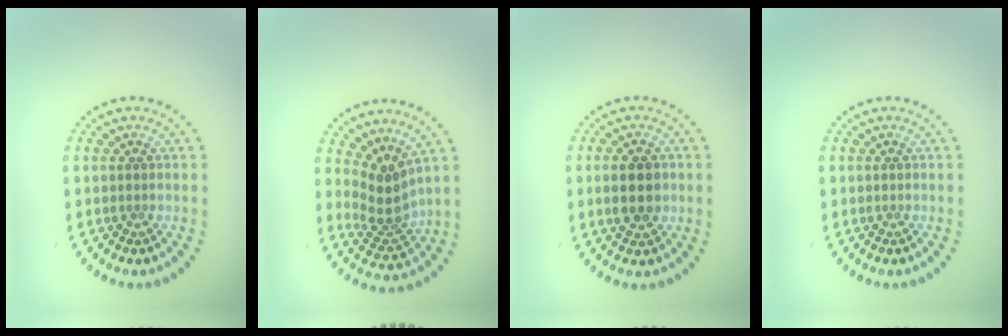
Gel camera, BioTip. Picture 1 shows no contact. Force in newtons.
{"total": 3.3, "press": 2.3, "slide": 2.4}
{"total": 3.7, "press": 3.7, "slide": 0.2}
{"total": 0.0}